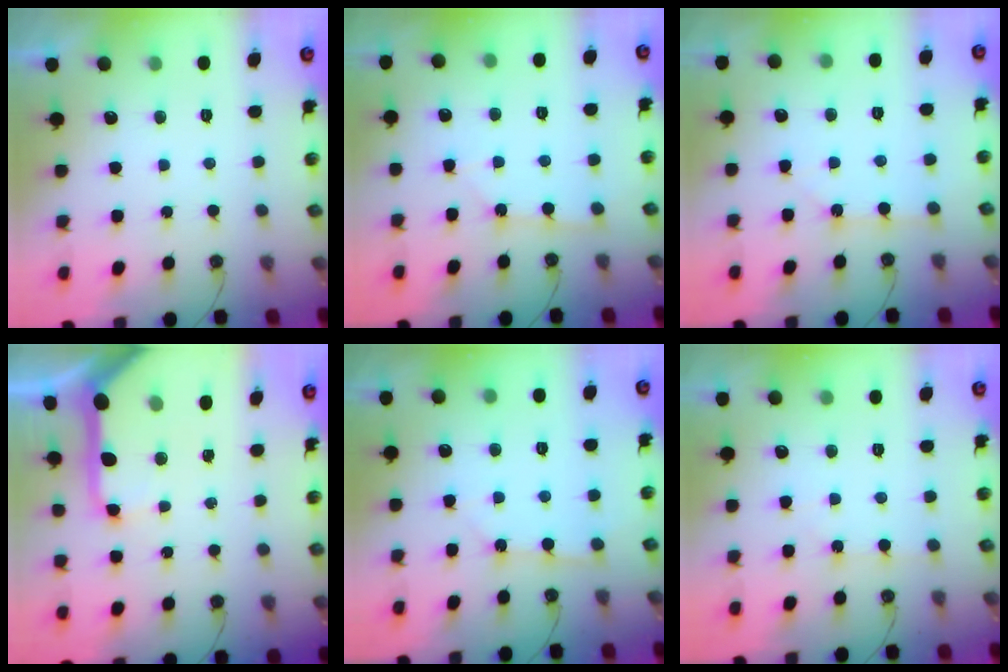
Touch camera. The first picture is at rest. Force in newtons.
{"total": 1.9, "press": 1.9, "slide": 0.3}
{"total": 1.8, "press": 1.8, "slide": 0.1}
{"total": 16.4, "press": 16.3, "slide": 1.9}
{"total": 2.8, "press": 2.8, "slide": 0.2}
{"total": 3.0, "press": 3.0, "slide": 0.4}